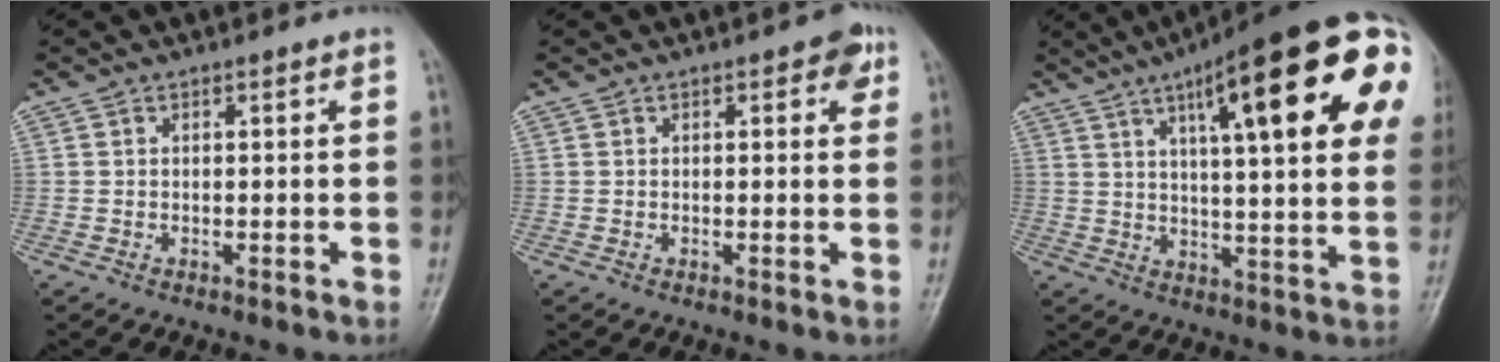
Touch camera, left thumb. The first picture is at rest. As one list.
[{"total": 2.9, "force": [1.3, 1.5, 2.2], "torque": [-0.010, 0.000, 0.009]}, {"total": 27.5, "force": [10.7, 6.2, 24.6], "torque": [-0.295, 0.002, 0.149]}]